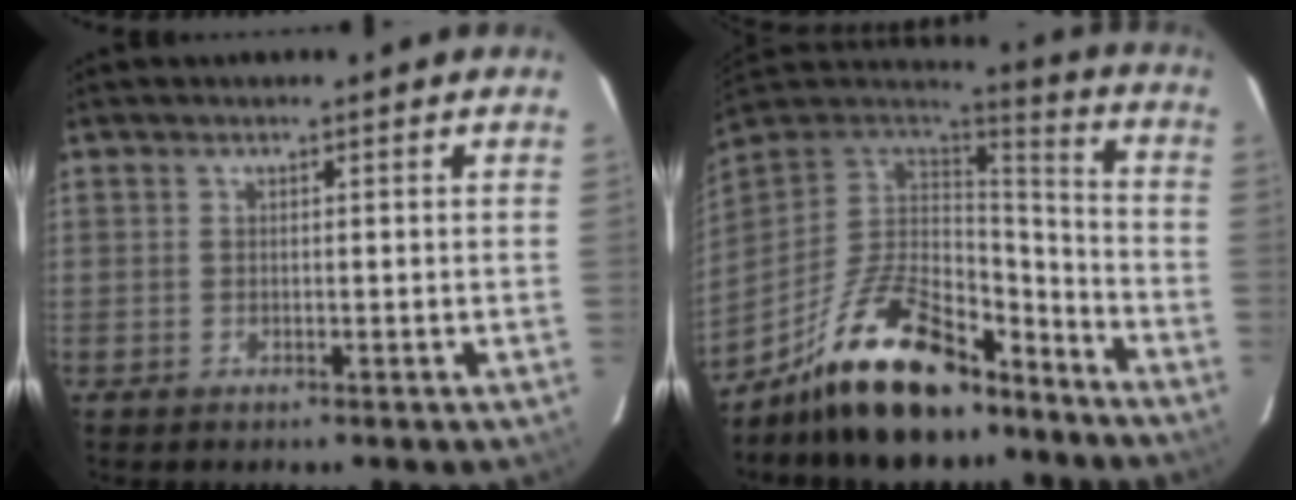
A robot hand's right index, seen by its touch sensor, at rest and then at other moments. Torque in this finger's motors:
{"motor_torque": [0.59, -0.69, 0.91, 0.21]}